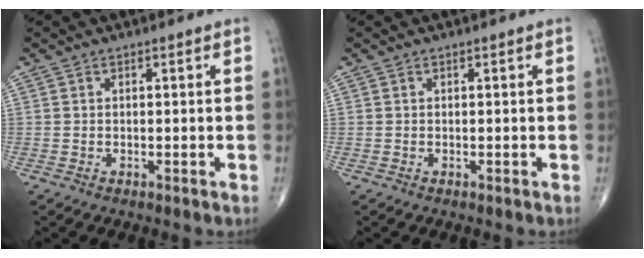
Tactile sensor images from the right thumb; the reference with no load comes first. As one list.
[{"total": 0.0}]